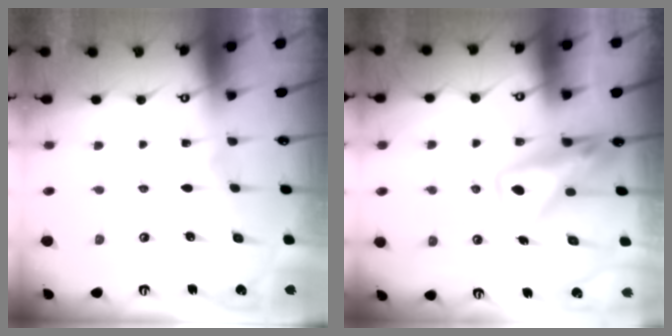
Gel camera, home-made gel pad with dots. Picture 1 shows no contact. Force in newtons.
{"total": 10.6, "press": 10.6, "slide": 0.9}